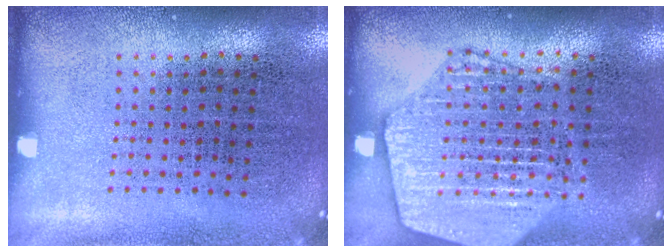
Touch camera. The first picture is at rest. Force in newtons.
{"total": 2.2, "press": 2.2, "slide": 0.3}